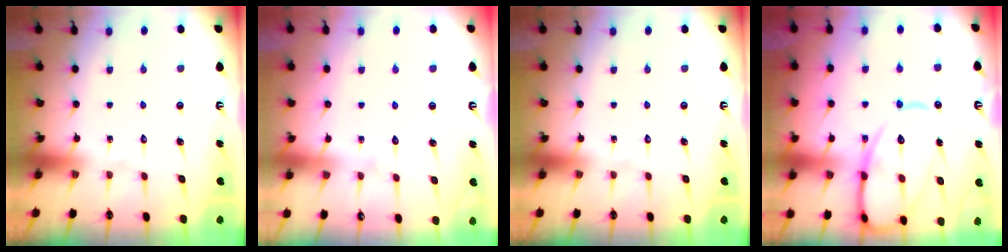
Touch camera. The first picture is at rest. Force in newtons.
{"total": 6.2, "press": 6.2, "slide": 0.6}
{"total": 0.0}
{"total": 17.8, "press": 17.7, "slide": 1.7}